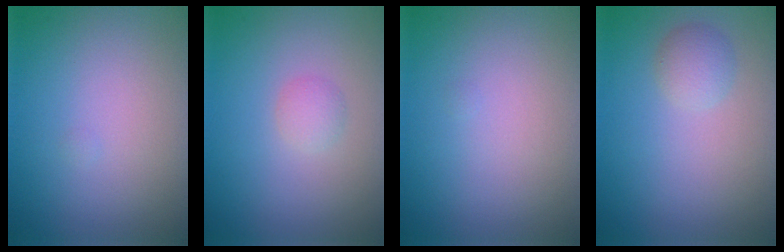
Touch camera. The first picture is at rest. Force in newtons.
{"total": 1.1, "press": 1.1, "slide": 0.1}
{"total": 0.0}
{"total": 1.7, "press": 1.7, "slide": 0.0}